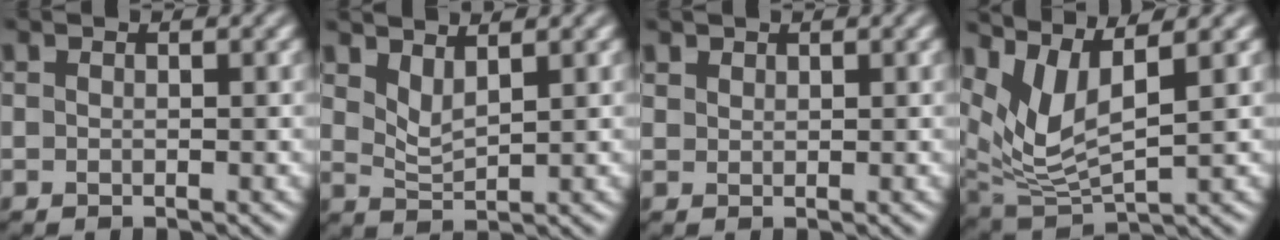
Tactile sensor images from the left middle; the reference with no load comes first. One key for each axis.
{"total": 1.6, "fx": 1.4, "fy": 0.2, "fz": 0.7, "tx": -0.018, "ty": -0.005, "tz": 0.036}
{"total": 0.8, "fx": 0.6, "fy": 0.1, "fz": -0.5, "tx": 0.012, "ty": 0.005, "tz": 0.016}
{"total": 5.3, "fx": 2.8, "fy": 1.9, "fz": 4.2, "tx": -0.104, "ty": 0.000, "tz": 0.062}